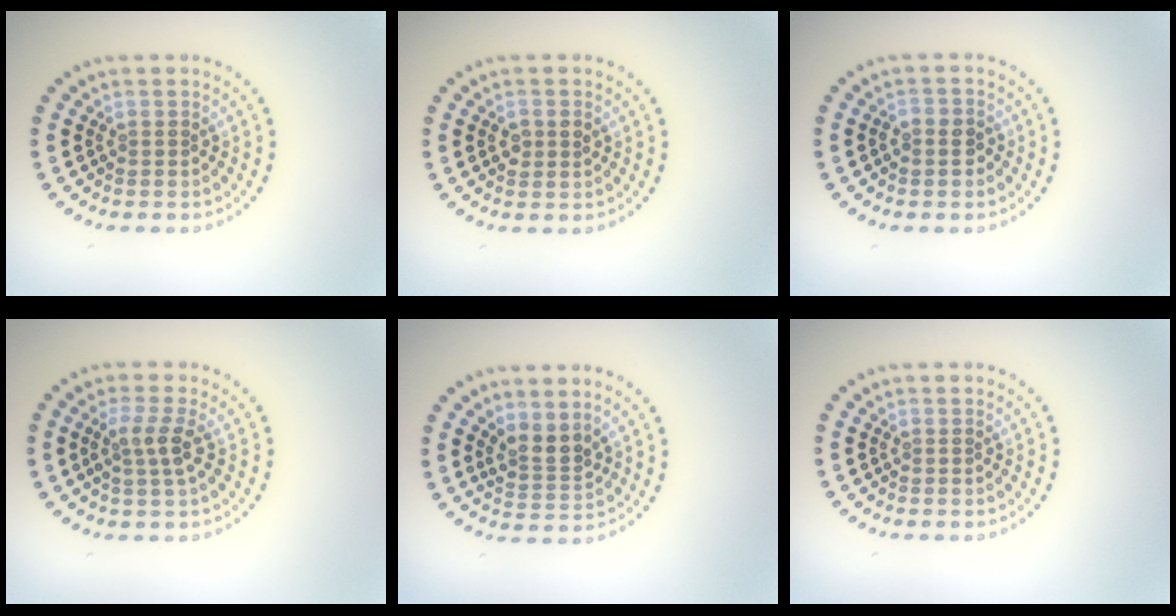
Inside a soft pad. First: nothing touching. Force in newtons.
{"total": 1.5, "press": 1.5, "slide": 0.1}
{"total": 1.3, "press": 1.3, "slide": 0.4}
{"total": 2.3, "press": 2.1, "slide": 1.0}
{"total": 2.6, "press": 2.2, "slide": 1.4}
{"total": 0.0}